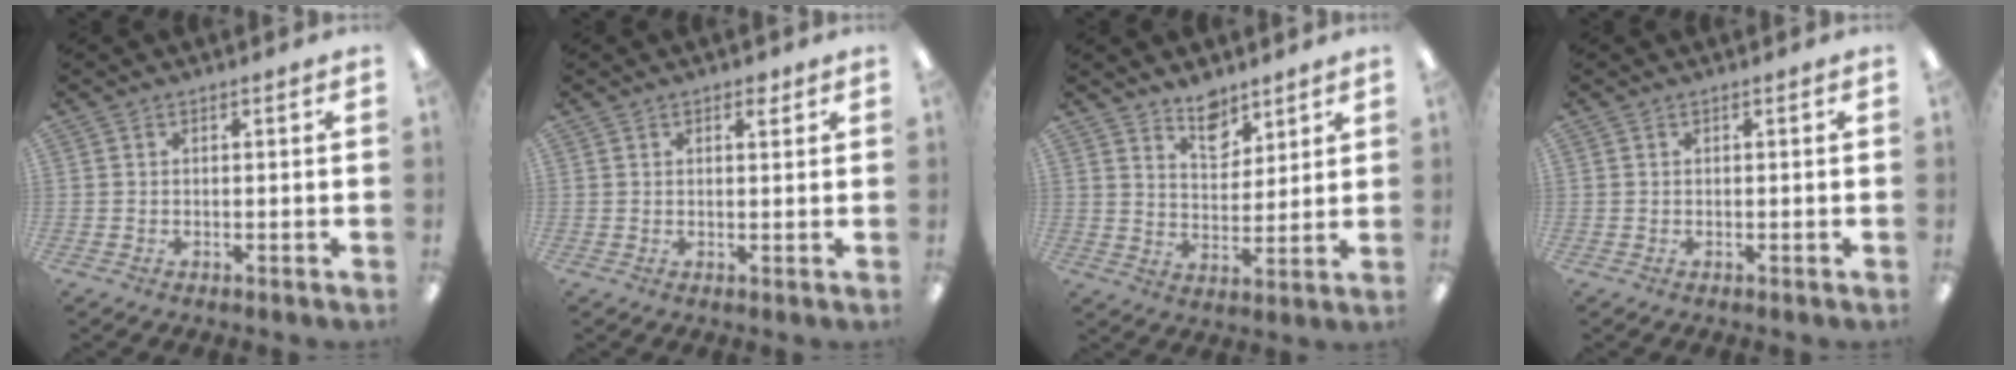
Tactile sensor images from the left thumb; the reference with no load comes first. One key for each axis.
{"total": 2.1, "fx": 1.4, "fy": 1.0, "fz": 1.2, "tx": -0.008, "ty": -0.003, "tz": 0.021}
{"total": 7.8, "fx": 6.3, "fy": 4.1, "fz": 2.2, "tx": -0.018, "ty": -0.041, "tz": 0.112}
{"total": 0.0}